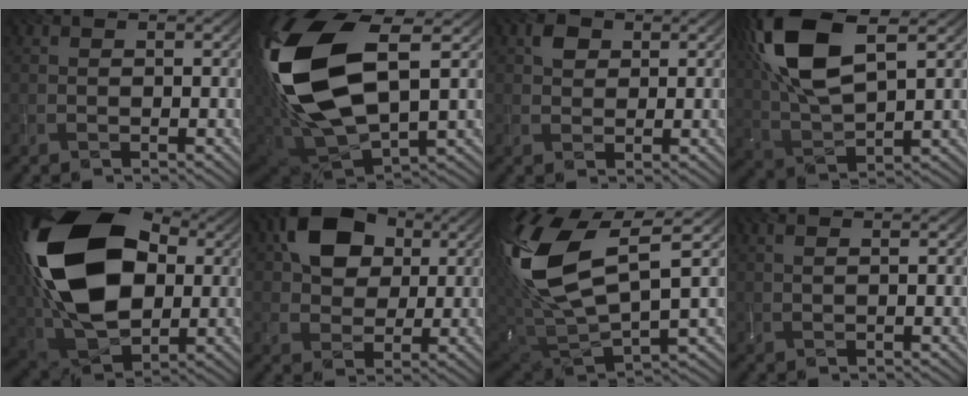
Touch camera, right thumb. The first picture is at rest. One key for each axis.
{"total": 18.7, "fx": 3.7, "fy": 9.5, "fz": 15.6, "tx": -0.375, "ty": 0.005, "tz": 0.071}
{"total": 2.3, "fx": 1.0, "fy": 1.7, "fz": 1.2, "tx": -0.027, "ty": 0.005, "tz": 0.012}
{"total": 14.0, "fx": 5.8, "fy": 5.6, "fz": 11.4, "tx": -0.274, "ty": 0.020, "tz": 0.119}
{"total": 21.2, "fx": 3.9, "fy": 13.5, "fz": 15.9, "tx": -0.354, "ty": 0.018, "tz": 0.068}
{"total": 10.8, "fx": 3.4, "fy": 7.6, "fz": 6.8, "tx": -0.135, "ty": 0.016, "tz": 0.045}
{"total": 16.6, "fx": 5.6, "fy": 7.1, "fz": 14.0, "tx": -0.342, "ty": 0.010, "tz": 0.111}
{"total": 1.0, "fx": 0.5, "fy": 0.0, "fz": 0.9, "tx": -0.023, "ty": 0.006, "tz": 0.010}